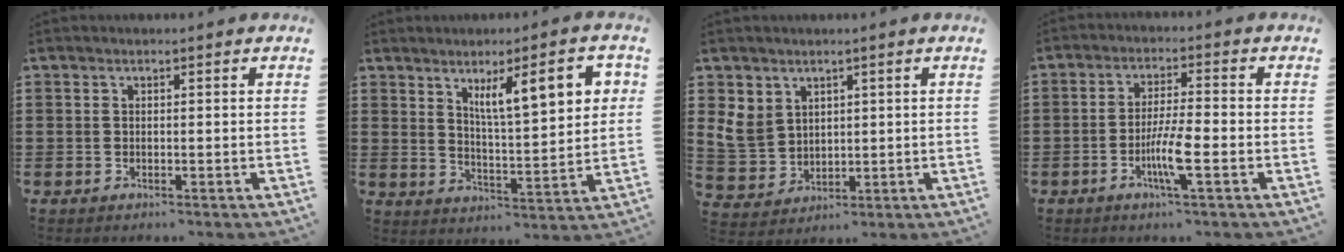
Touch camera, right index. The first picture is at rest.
{"total": 9.4, "force": [4.4, 2.2, 7.9], "torque": [-0.135, -0.004, 0.069]}
{"total": 5.5, "force": [2.2, 4.7, 1.9], "torque": [-0.070, 0.009, 0.040]}
{"total": 6.2, "force": [-2.2, 0.7, 5.8], "torque": [-0.110, -0.010, -0.041]}